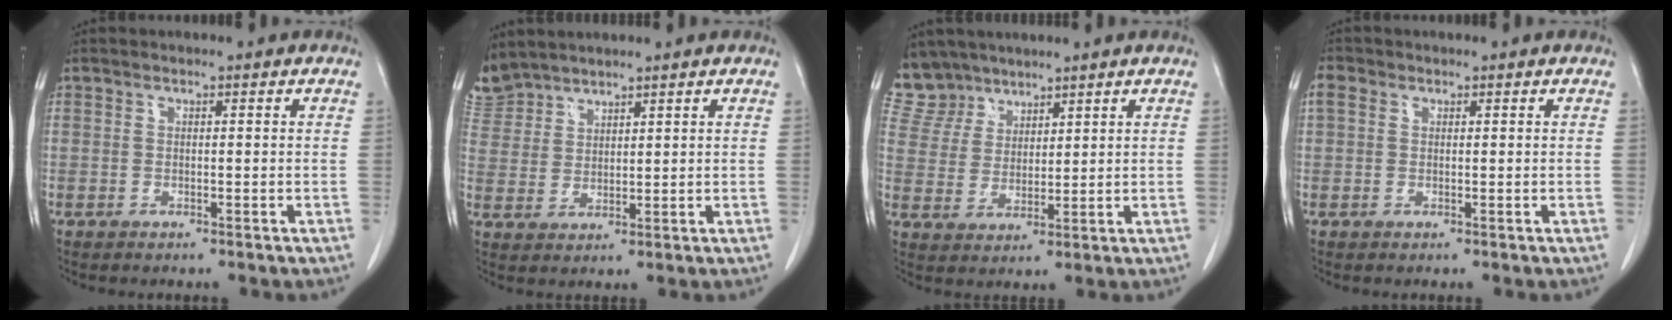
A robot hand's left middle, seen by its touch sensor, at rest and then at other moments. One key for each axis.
{"total": 6.0, "fx": 5.7, "fy": 1.9, "fz": 0.1, "tx": -0.010, "ty": 0.011, "tz": 0.123}
{"total": 6.9, "fx": 6.0, "fy": 3.3, "fz": -0.1, "tx": 0.002, "ty": 0.005, "tz": 0.130}
{"total": 1.8, "fx": 0.7, "fy": 1.4, "fz": 0.8, "tx": -0.020, "ty": 0.013, "tz": 0.013}